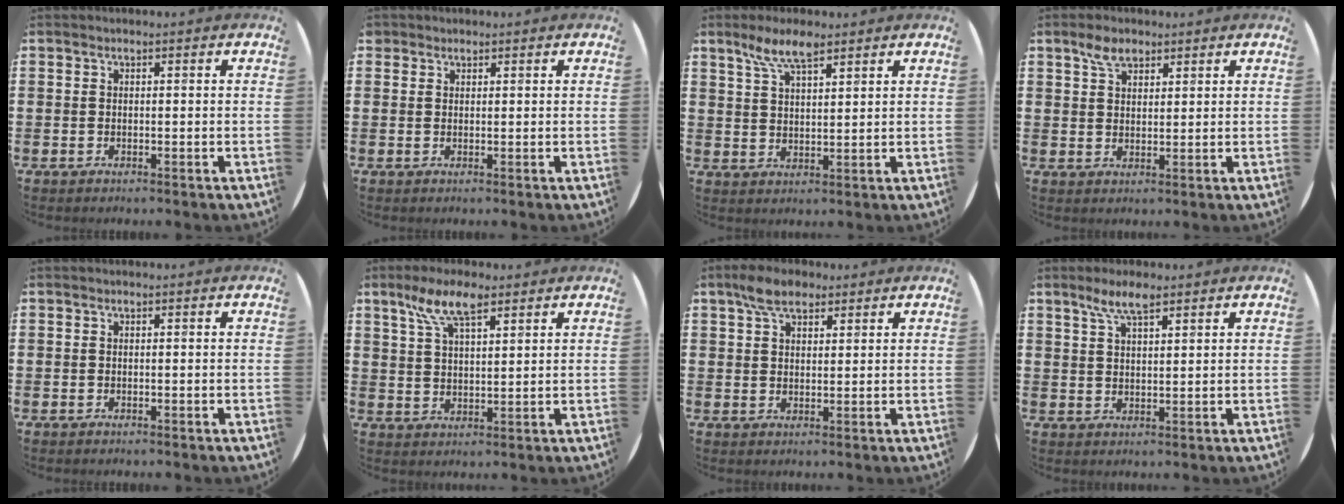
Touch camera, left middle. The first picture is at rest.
{"total": 0.9, "force": [0.8, 0.4, -0.1], "torque": [0.001, 0.003, 0.016]}
{"total": 6.0, "force": [4.4, 1.7, 3.7], "torque": [-0.083, -0.001, 0.077]}
{"total": 3.5, "force": [2.6, 1.8, 1.6], "torque": [-0.027, 0.004, 0.046]}
{"total": 0.0}
{"total": 7.4, "force": [4.8, 2.6, 5.0], "torque": [-0.102, 0.001, 0.084]}
{"total": 4.8, "force": [3.5, 2.3, 2.3], "torque": [-0.035, 0.004, 0.062]}
{"total": 4.5, "force": [3.2, 1.3, 2.9], "torque": [-0.055, 0.003, 0.055]}